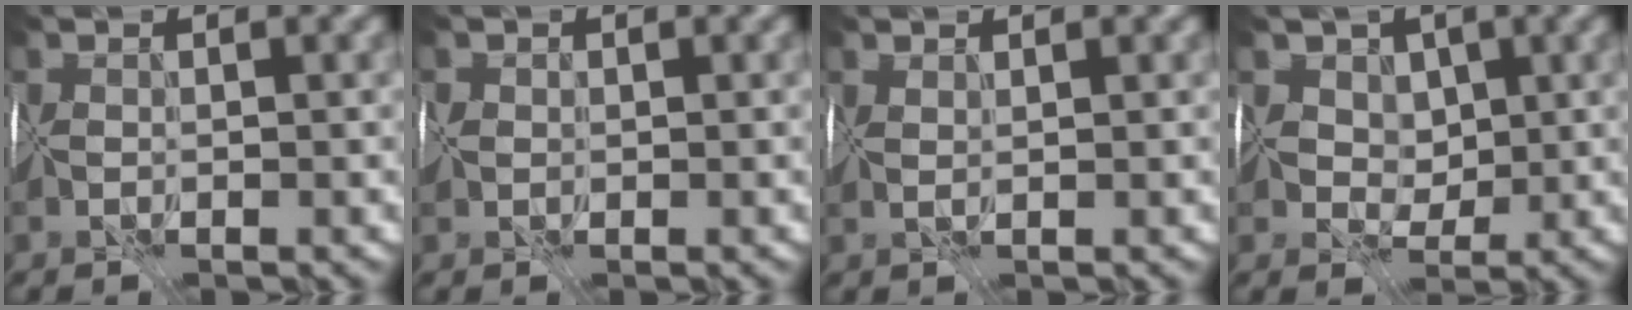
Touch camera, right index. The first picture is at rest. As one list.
[{"total": 1.2, "force": [0.2, 1.1, 0.5], "torque": [-0.009, 0.000, 0.003]}, {"total": 1.3, "force": [1.2, -0.2, 0.3], "torque": [-0.006, 0.001, 0.033]}, {"total": 5.3, "force": [3.0, 3.8, 2.1], "torque": [-0.010, 0.021, 0.043]}]